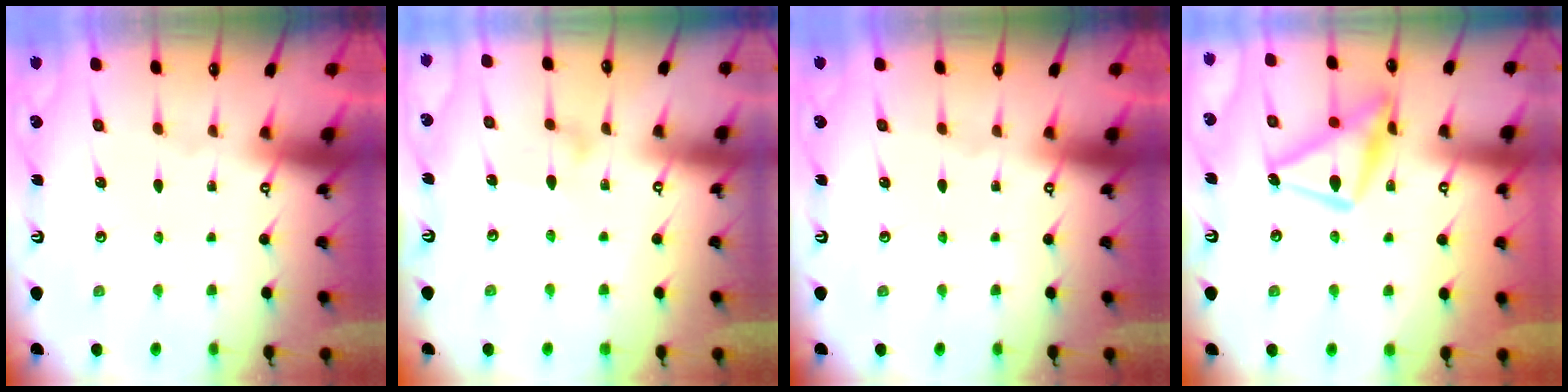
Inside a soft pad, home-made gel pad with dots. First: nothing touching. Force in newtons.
{"total": 7.6, "press": 7.5, "slide": 0.5}
{"total": 0.0}
{"total": 18.1, "press": 18.1, "slide": 1.2}